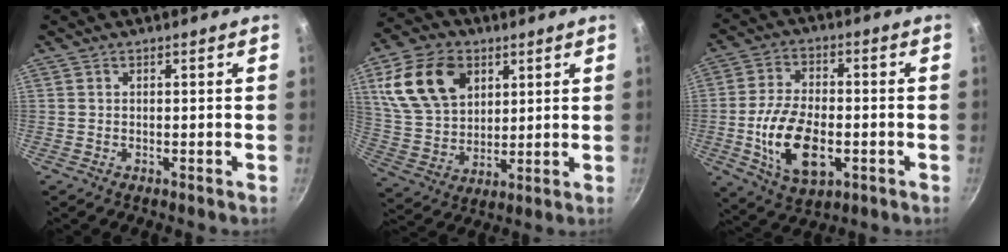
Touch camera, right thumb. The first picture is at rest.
{"total": 16.6, "force": [6.3, 11.5, 10.1], "torque": [-0.165, -0.009, 0.125]}
{"total": 14.6, "force": [-3.2, 8.2, 11.6], "torque": [-0.206, 0.013, -0.053]}